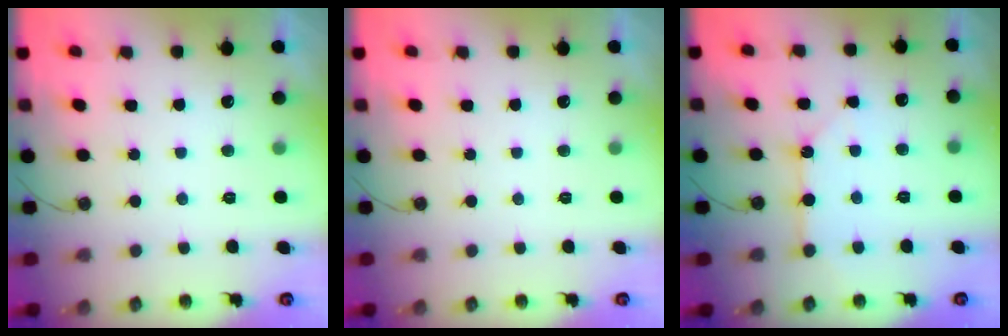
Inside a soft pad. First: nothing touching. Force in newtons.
{"total": 0.0}
{"total": 5.8, "press": 5.8, "slide": 0.4}